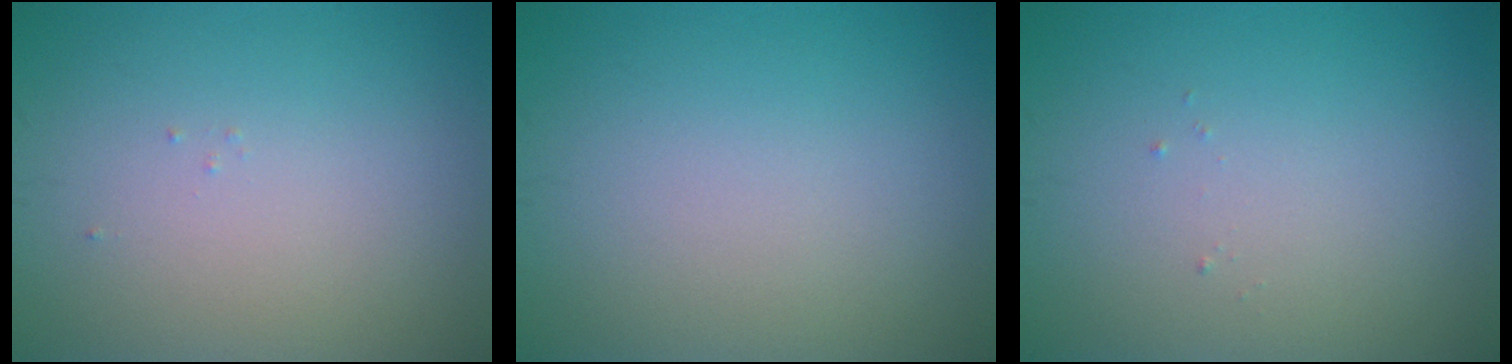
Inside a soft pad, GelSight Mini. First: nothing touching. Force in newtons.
{"total": 0.0}
{"total": 0.0}